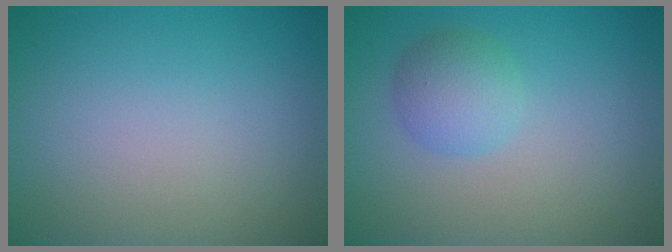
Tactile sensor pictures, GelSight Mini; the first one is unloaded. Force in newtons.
{"total": 2.8, "press": 2.8, "slide": 0.1}